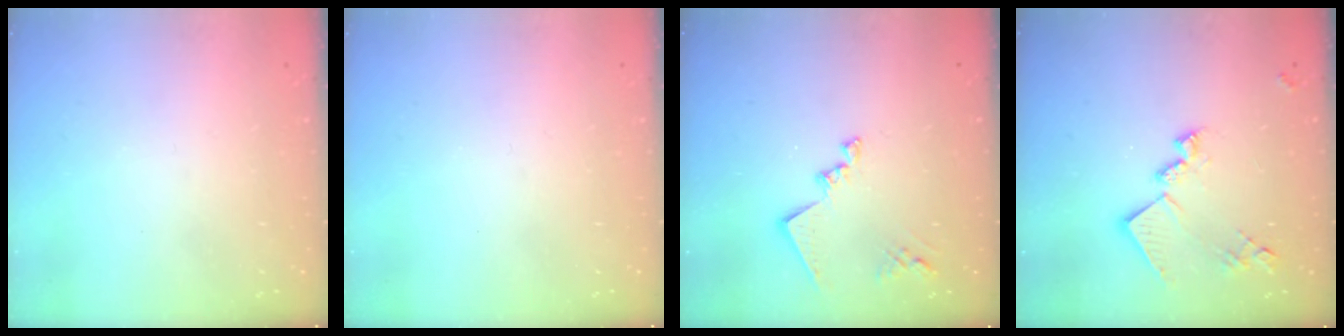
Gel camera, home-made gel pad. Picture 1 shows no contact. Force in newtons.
{"total": 0.0}
{"total": 13.3, "press": 13.2, "slide": 1.1}
{"total": 14.8, "press": 14.8, "slide": 0.5}